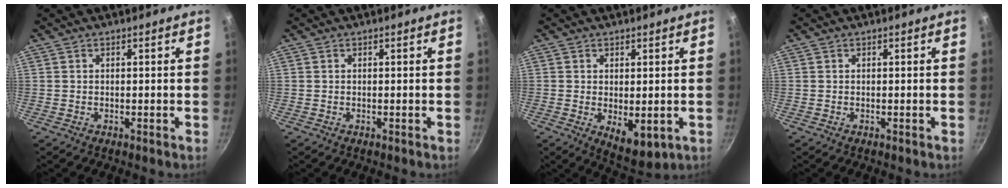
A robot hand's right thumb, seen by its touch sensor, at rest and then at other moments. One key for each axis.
{"total": 0.0}
{"total": 6.5, "fx": -0.7, "fy": 3.4, "fz": 5.6, "tx": -0.069, "ty": -0.019, "tz": 0.002}
{"total": 0.0}